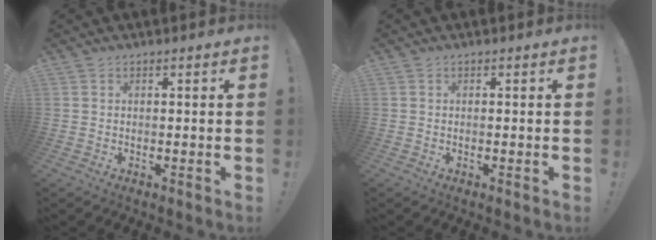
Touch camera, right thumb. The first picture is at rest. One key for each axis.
{"total": 0.0}